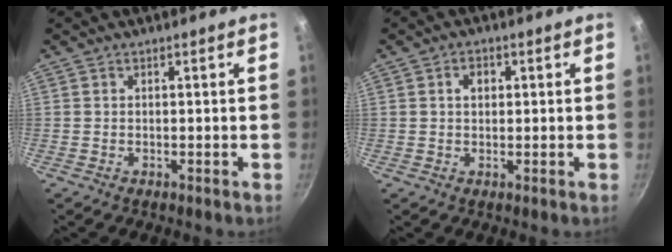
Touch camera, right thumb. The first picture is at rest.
{"total": 2.7, "force": [0.6, 2.0, 1.6], "torque": [-0.012, 0.005, 0.008]}